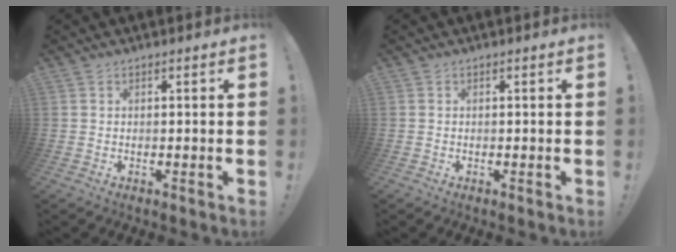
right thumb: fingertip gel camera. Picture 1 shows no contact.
{"total": 0.0}